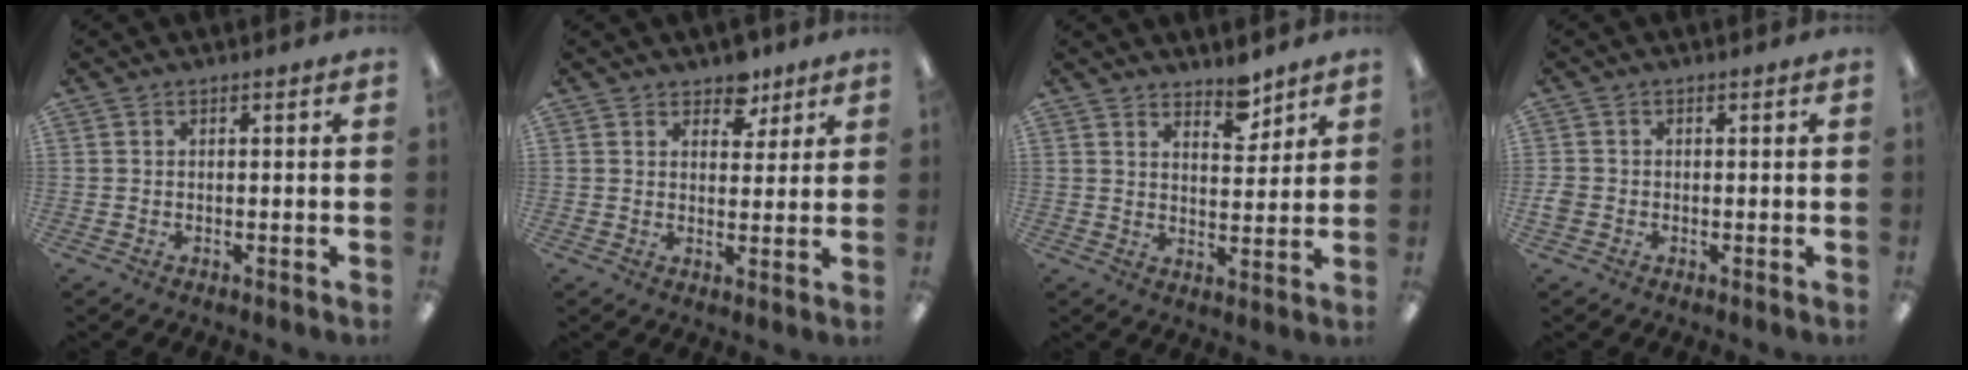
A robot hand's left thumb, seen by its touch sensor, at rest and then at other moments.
{"total": 6.0, "force": [4.5, 3.4, 1.8], "torque": [-0.010, -0.024, 0.077]}
{"total": 5.8, "force": [5.0, 2.1, 1.9], "torque": [-0.010, -0.039, 0.086]}
{"total": 2.1, "force": [-0.6, 1.8, 0.9], "torque": [-0.013, 0.003, -0.011]}